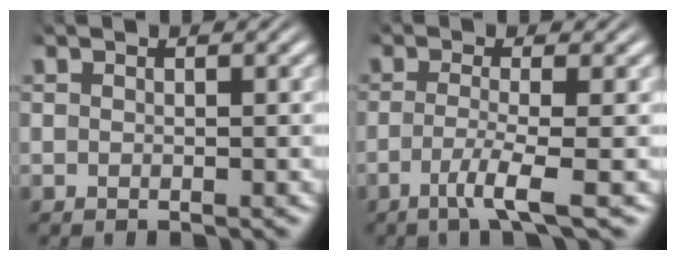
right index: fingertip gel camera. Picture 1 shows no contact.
{"total": 3.3, "force": [-1.5, -0.2, 2.9], "torque": [-0.067, -0.025, -0.017]}